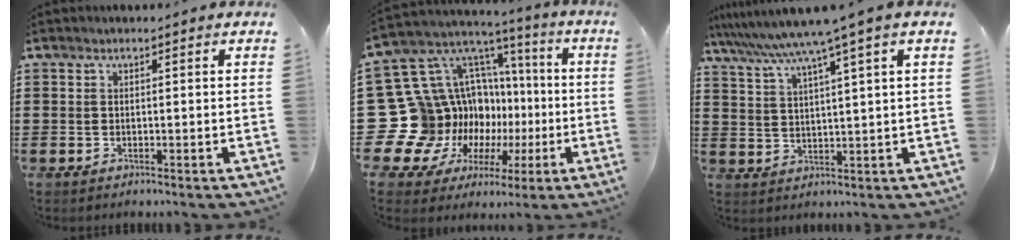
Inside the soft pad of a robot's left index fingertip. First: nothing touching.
{"total": 17.7, "force": [-0.8, 16.2, 7.0], "torque": [-0.191, -0.052, 0.046]}
{"total": 6.1, "force": [4.4, -1.1, 4.1], "torque": [-0.097, -0.031, 0.069]}